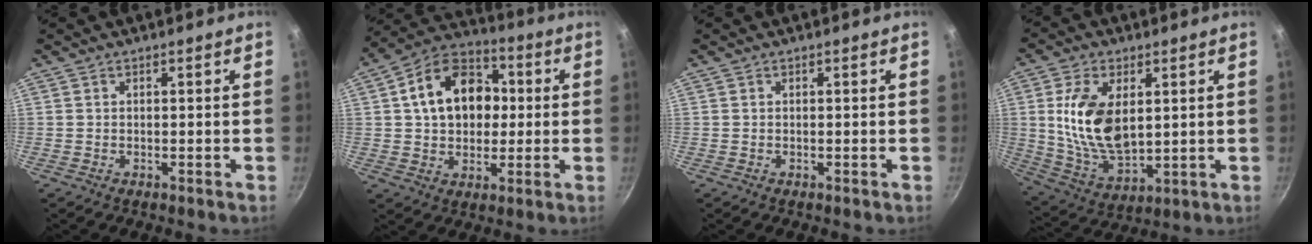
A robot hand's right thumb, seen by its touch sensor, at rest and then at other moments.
{"total": 16.0, "force": [2.3, 11.9, 10.4], "torque": [-0.138, 0.027, 0.024]}
{"total": 0.0}
{"total": 14.8, "force": [2.7, 8.4, 11.9], "torque": [-0.214, -0.021, 0.062]}